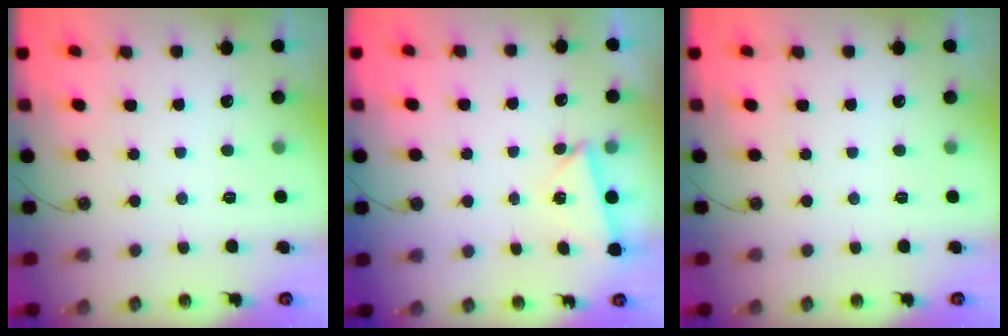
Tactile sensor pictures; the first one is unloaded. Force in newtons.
{"total": 2.9, "press": 2.8, "slide": 0.6}
{"total": 0.0}